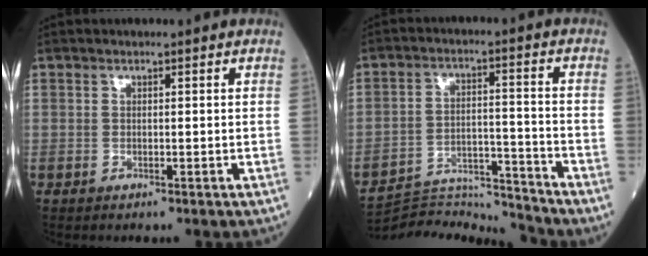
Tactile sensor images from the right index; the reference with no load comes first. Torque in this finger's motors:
{"motor_torque": [0.37, -0.65, 0.06, 0.01]}